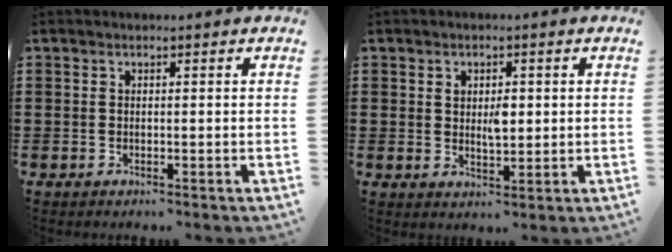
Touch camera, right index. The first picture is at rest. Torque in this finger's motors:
{"motor_torque": [0.36, 0.33, 0.33, 0.07]}